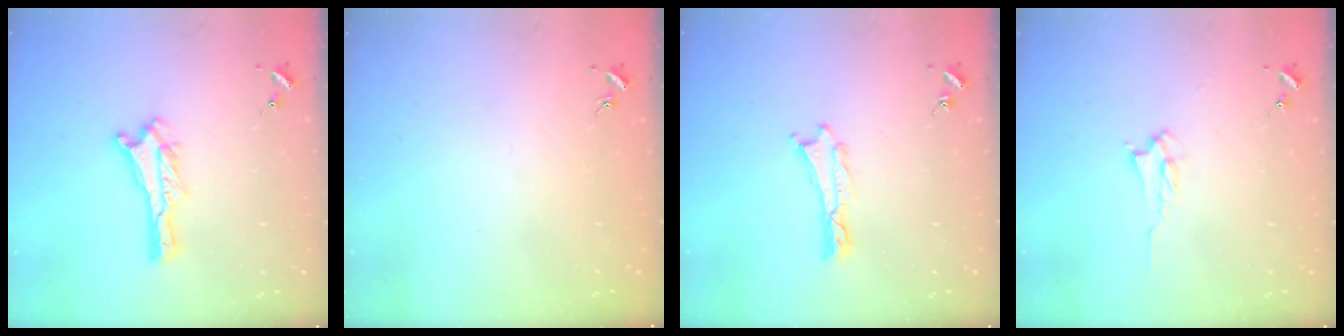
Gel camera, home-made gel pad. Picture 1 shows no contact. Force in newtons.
{"total": 0.0}
{"total": 0.0}
{"total": 2.0, "press": 1.9, "slide": 0.3}